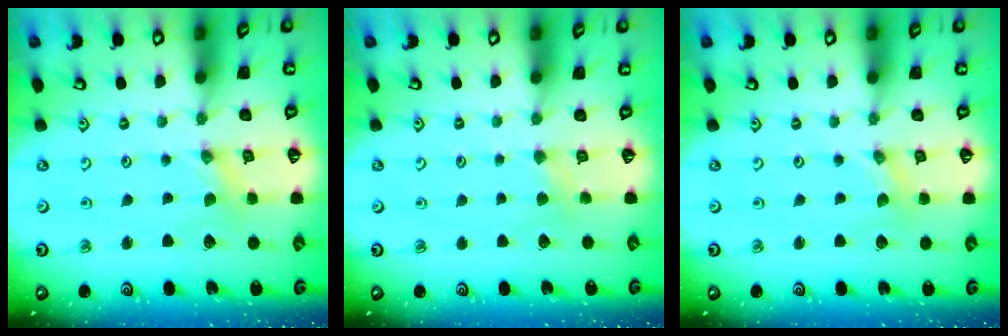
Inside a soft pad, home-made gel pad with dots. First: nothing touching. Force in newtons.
{"total": 3.0, "press": 2.9, "slide": 0.5}
{"total": 0.0}